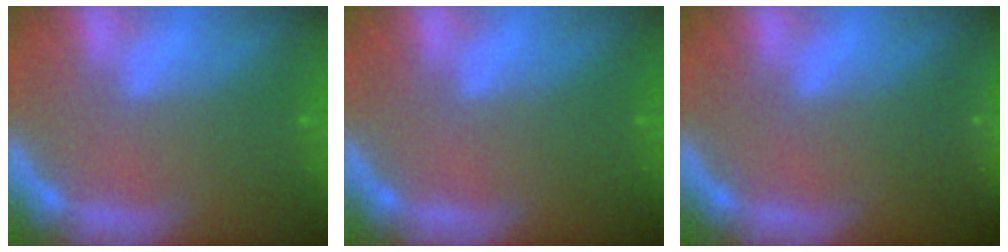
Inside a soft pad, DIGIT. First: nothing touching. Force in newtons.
{"total": 0.0}
{"total": 3.5}